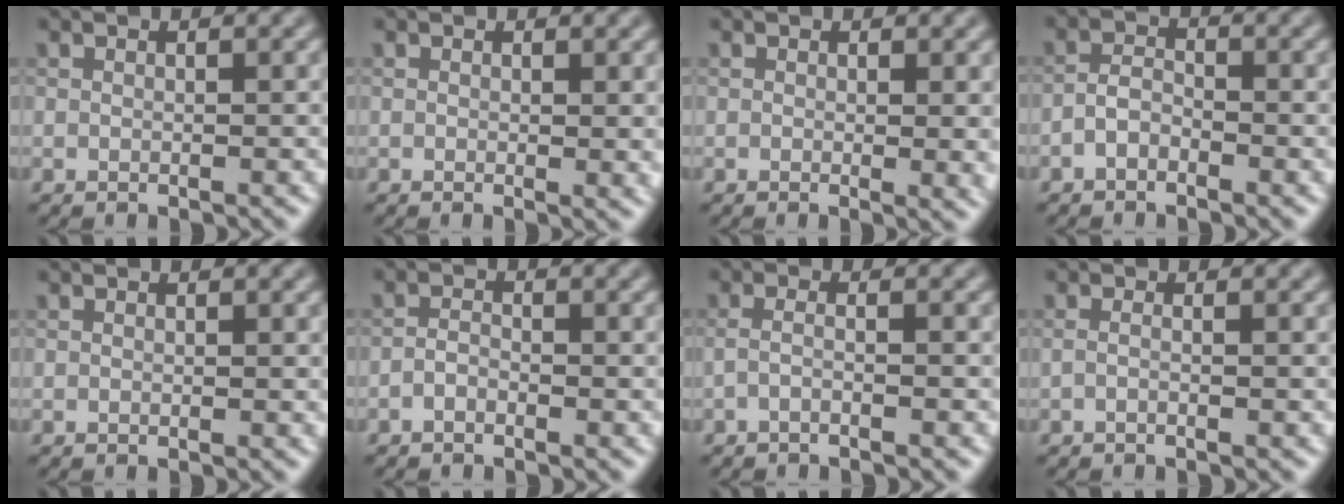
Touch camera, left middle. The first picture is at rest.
{"total": 1.1, "force": [0.2, 0.3, 1.0], "torque": [-0.010, -0.005, 0.003]}
{"total": 1.9, "force": [0.2, 0.5, 1.8], "torque": [-0.021, -0.008, 0.003]}
{"total": 1.6, "force": [-1.1, 0.8, 0.9], "torque": [-0.017, 0.006, -0.026]}
{"total": 0.0}
{"total": 1.0, "force": [-0.7, 0.4, 0.5], "torque": [-0.011, 0.003, -0.017]}
{"total": 1.4, "force": [-0.8, 0.3, 1.1], "torque": [-0.017, -0.004, -0.022]}
{"total": 0.8, "force": [-0.3, 0.3, 0.7], "torque": [-0.014, -0.007, -0.012]}